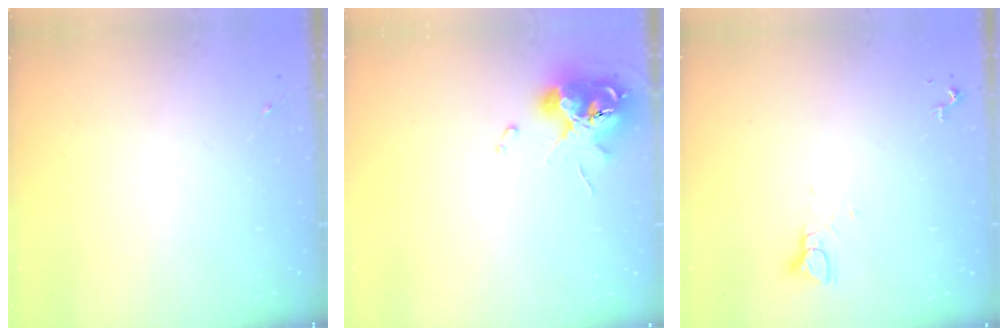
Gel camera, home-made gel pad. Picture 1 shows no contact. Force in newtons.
{"total": 11.8, "press": 11.7, "slide": 1.4}
{"total": 3.0, "press": 3.0, "slide": 0.2}